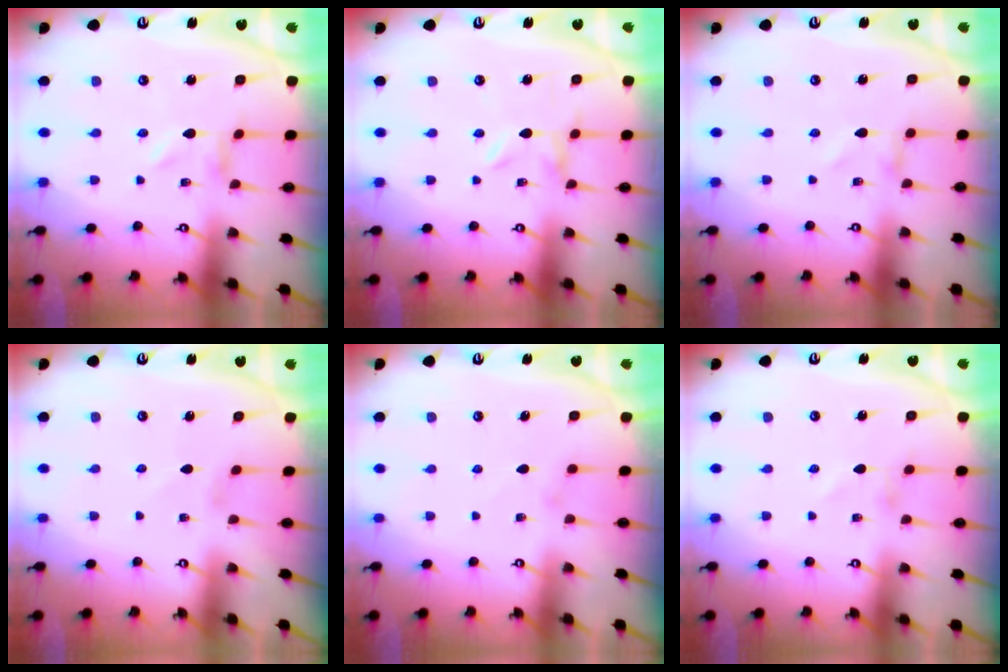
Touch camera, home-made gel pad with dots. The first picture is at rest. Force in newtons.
{"total": 0.0}
{"total": 0.5, "press": 0.5, "slide": 0.1}
{"total": 0.0}
{"total": 1.6, "press": 1.5, "slide": 0.4}
{"total": 0.6, "press": 0.5, "slide": 0.3}